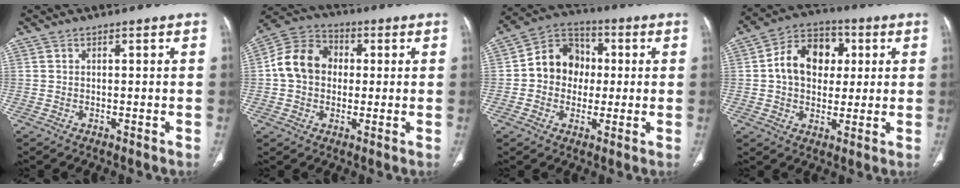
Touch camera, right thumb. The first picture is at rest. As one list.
[{"total": 11.4, "force": [0.6, 9.3, 6.5], "torque": [-0.104, 0.029, 0.001]}, {"total": 11.2, "force": [0.3, 9.6, 5.7], "torque": [-0.056, 0.026, -0.007]}, {"total": 12.9, "force": [1.9, 9.8, 8.2], "torque": [-0.101, 0.013, 0.025]}]